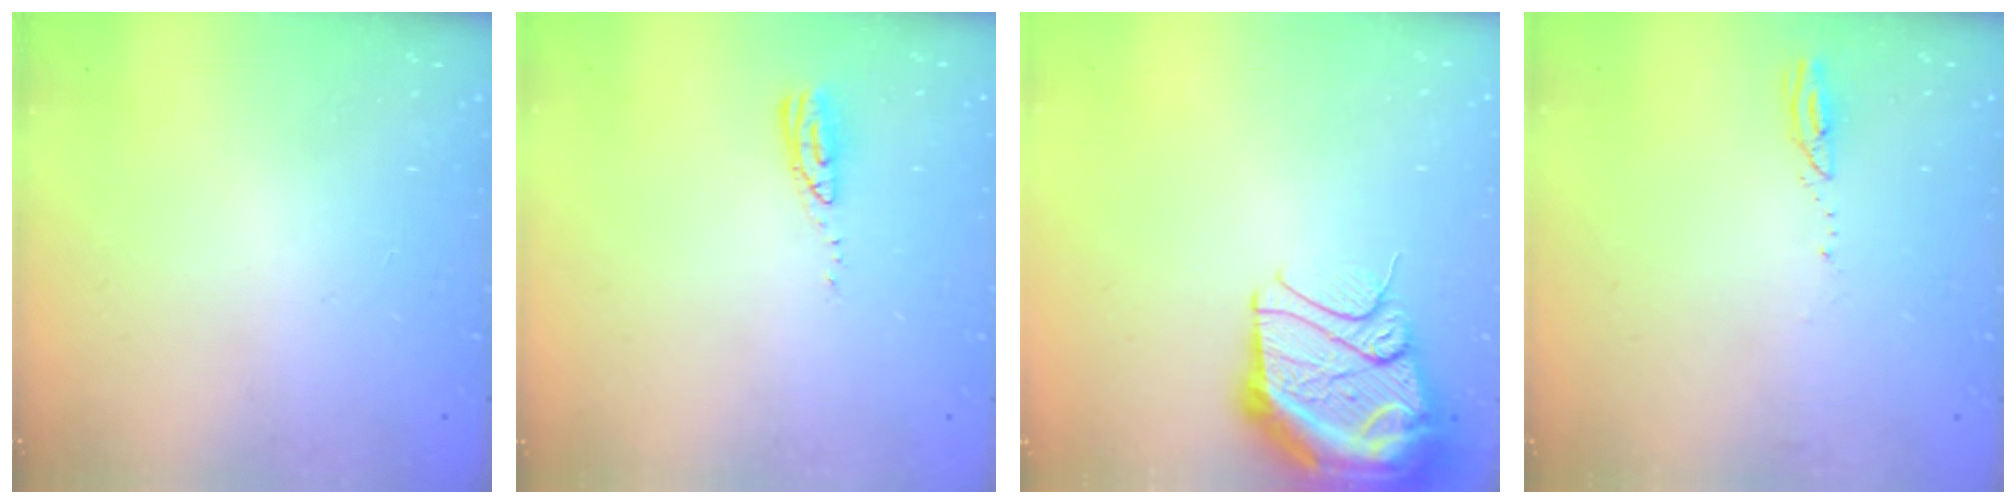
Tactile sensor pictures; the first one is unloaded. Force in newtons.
{"total": 6.5, "press": 6.5, "slide": 0.5}
{"total": 17.9, "press": 16.5, "slide": 6.9}
{"total": 2.4, "press": 2.4, "slide": 0.3}